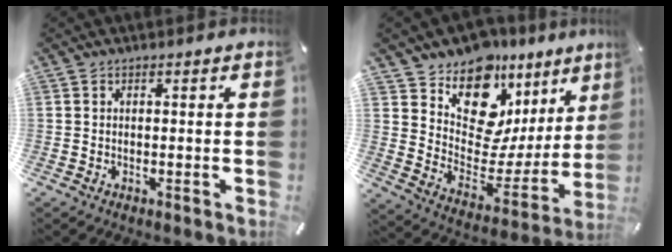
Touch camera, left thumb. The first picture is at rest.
{"total": 15.1, "force": [11.0, 8.9, 5.4], "torque": [-0.080, -0.121, 0.191]}